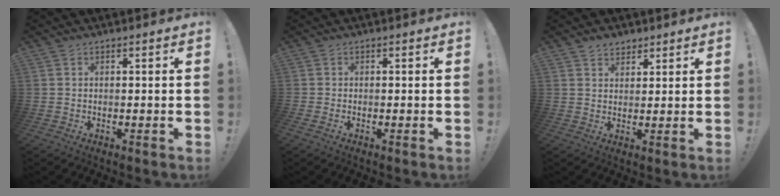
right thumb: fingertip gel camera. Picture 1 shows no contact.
{"total": 0.8, "force": [0.0, -0.2, 0.8], "torque": [-0.013, -0.004, 0.001]}
{"total": 3.5, "force": [2.8, 2.1, 0.6], "torque": [0.000, -0.016, 0.049]}